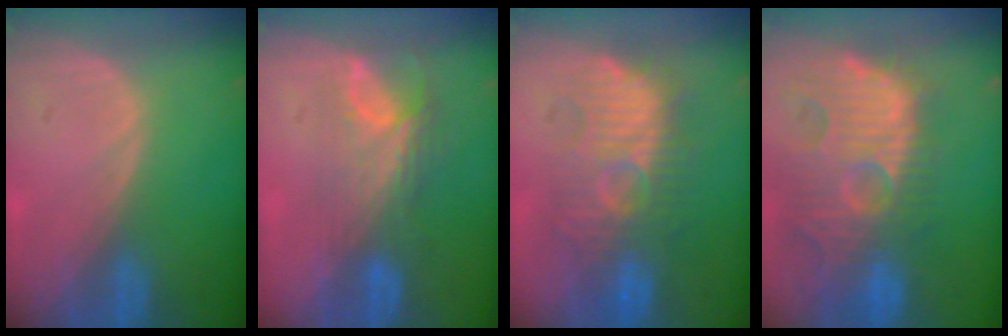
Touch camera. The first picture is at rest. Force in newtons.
{"total": 7.9, "press": 6.6, "slide": 4.3}
{"total": 9.9, "press": 9.9, "slide": 0.3}
{"total": 14.2, "press": 12.5, "slide": 6.8}